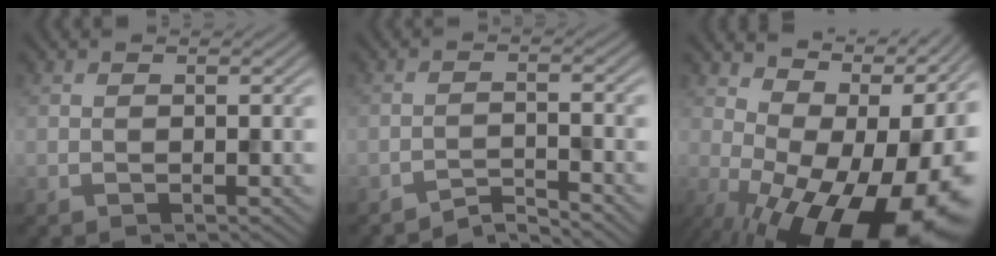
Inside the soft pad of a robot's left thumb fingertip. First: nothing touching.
{"total": 2.7, "force": [-2.6, 0.1, 0.8], "torque": [-0.007, 0.005, -0.056]}
{"total": 18.2, "force": [-1.5, 8.8, 15.8], "torque": [-0.173, 0.002, -0.004]}